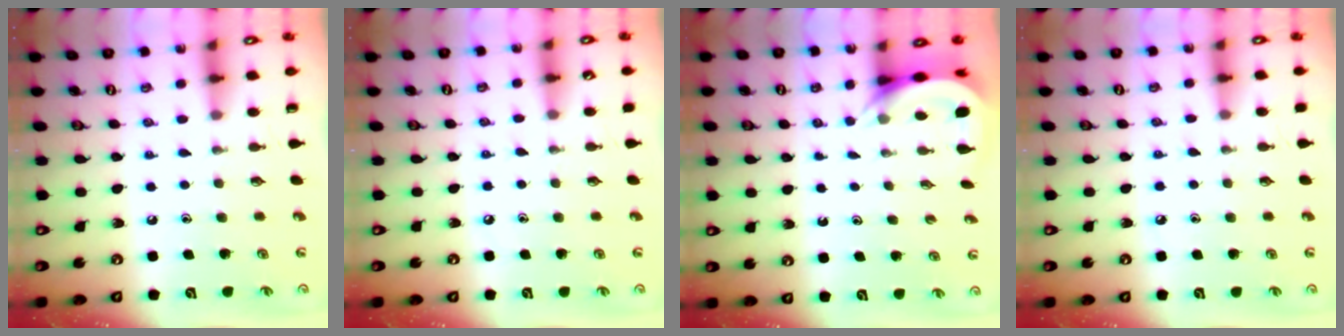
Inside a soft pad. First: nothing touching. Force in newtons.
{"total": 2.3, "press": 2.3, "slide": 0.4}
{"total": 5.3, "press": 5.3, "slide": 0.3}
{"total": 3.5, "press": 3.5, "slide": 0.6}